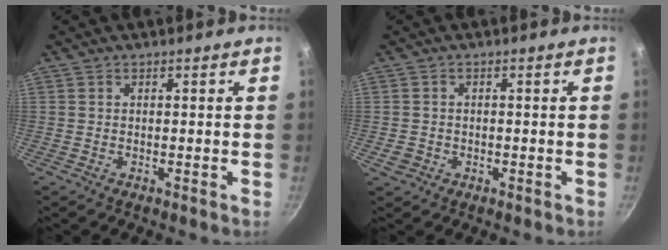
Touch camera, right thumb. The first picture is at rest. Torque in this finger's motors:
{"motor_torque": [0.14, 0.00, -0.06, -0.45, -0.03]}